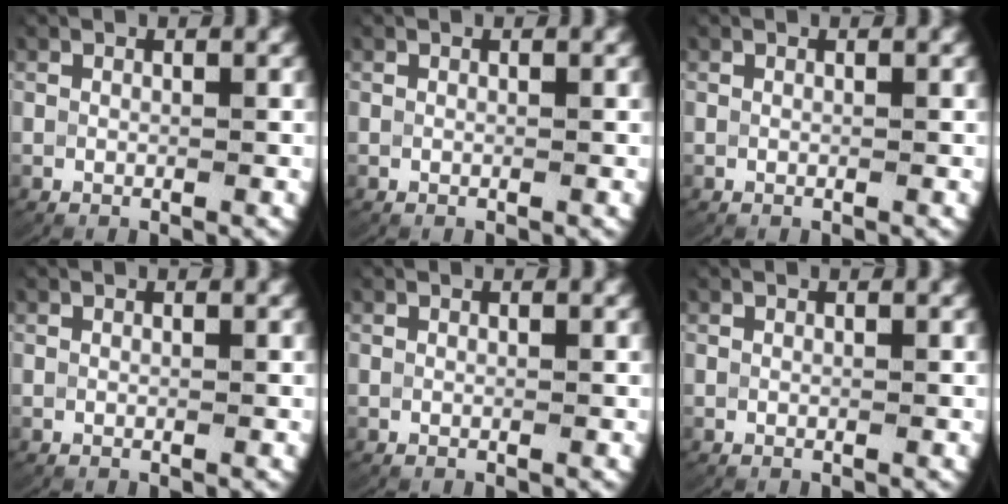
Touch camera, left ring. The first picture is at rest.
{"total": 0.0}
{"total": 0.0}
{"total": 0.0}
{"total": 0.0}
{"total": 0.0}